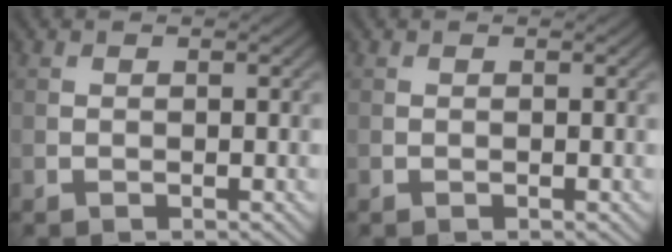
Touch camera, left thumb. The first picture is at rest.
{"total": 0.0}